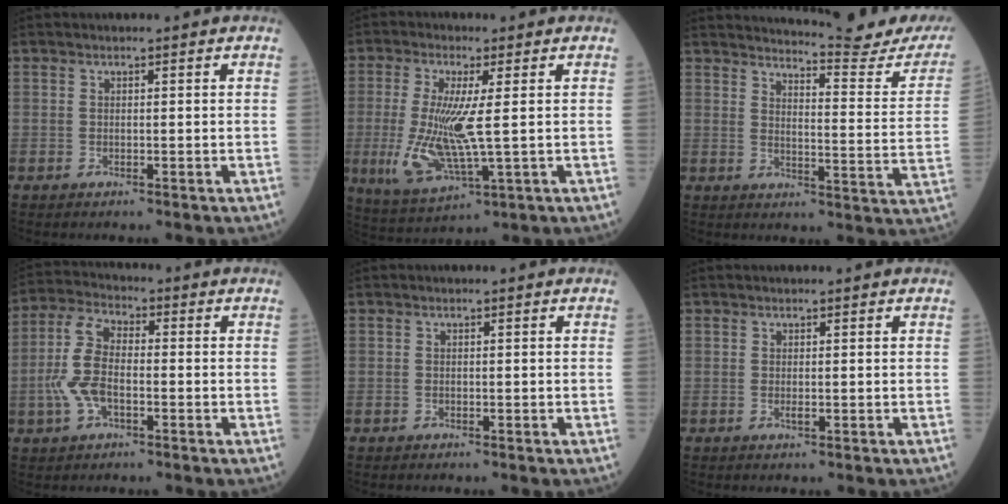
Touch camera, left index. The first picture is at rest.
{"total": 10.2, "force": [-0.3, 1.8, 10.0], "torque": [-0.223, -0.014, 0.004]}
{"total": 17.1, "force": [16.5, -1.3, 4.1], "torque": [-0.063, -0.116, 0.193]}
{"total": 8.0, "force": [-1.6, 3.8, 6.9], "torque": [-0.171, 0.011, -0.032]}
{"total": 0.0}
{"total": 0.7, "force": [0.0, 0.2, 0.6], "torque": [-0.015, -0.001, 0.002]}